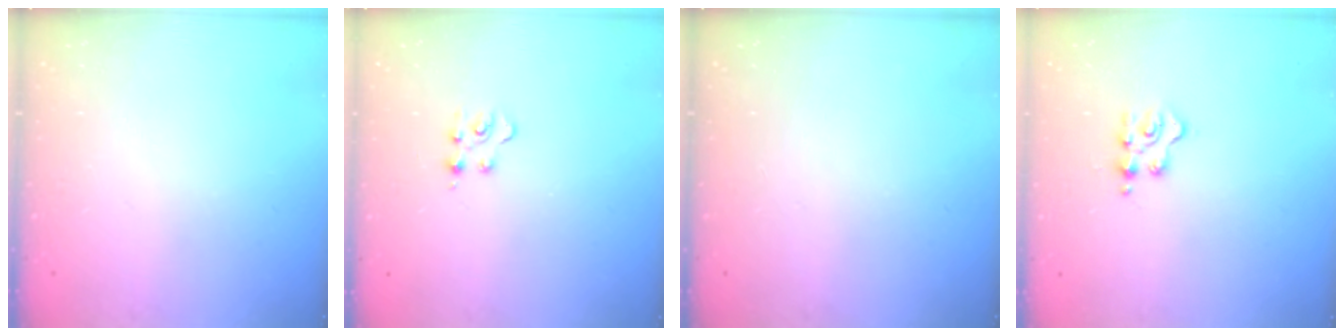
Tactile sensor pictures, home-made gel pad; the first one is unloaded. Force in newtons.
{"total": 4.4, "press": 4.3, "slide": 0.5}
{"total": 0.0}
{"total": 2.9, "press": 2.9, "slide": 0.5}